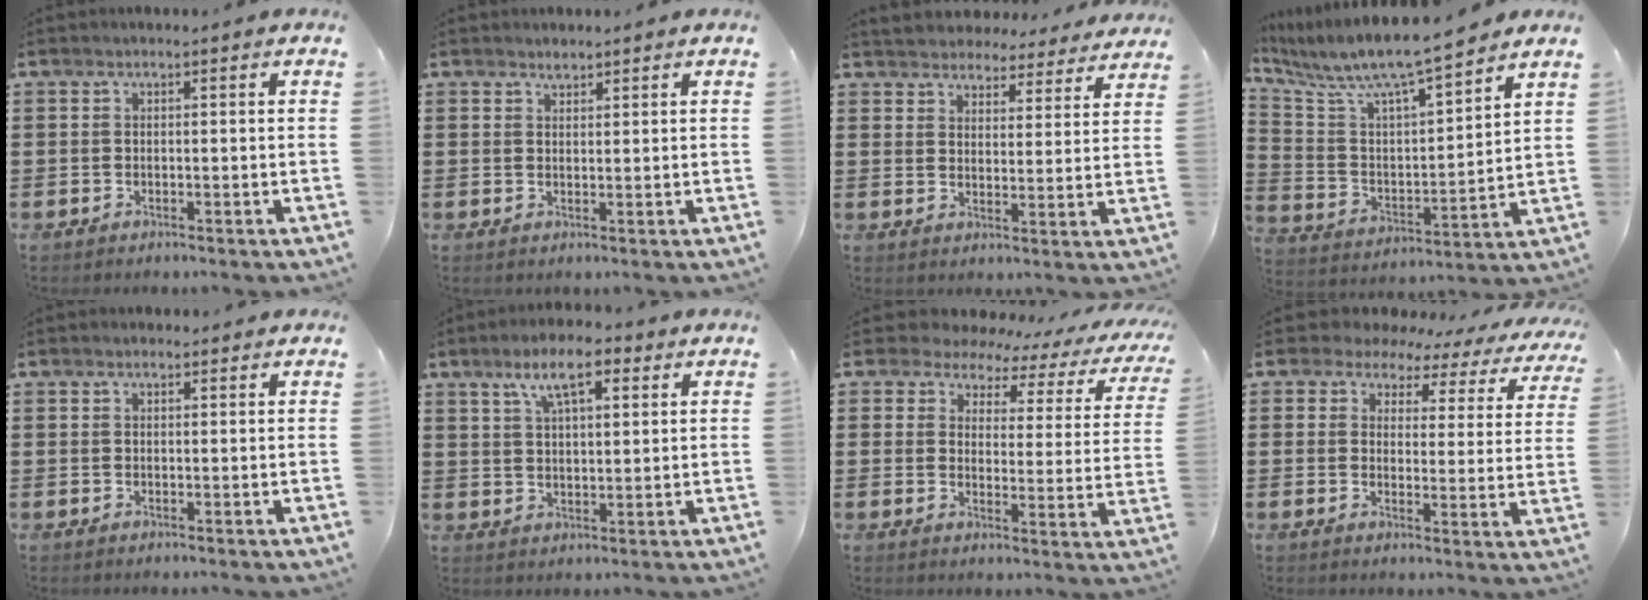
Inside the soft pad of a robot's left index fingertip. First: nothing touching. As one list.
[{"total": 1.3, "force": [1.2, 0.5, 0.2], "torque": [-0.006, 0.001, 0.024]}, {"total": 4.3, "force": [4.3, 0.4, -0.3], "torque": [-0.017, -0.025, 0.075]}, {"total": 7.9, "force": [7.0, 0.7, 3.6], "torque": [-0.104, -0.053, 0.113]}, {"total": 1.2, "force": [1.1, 0.4, 0.3], "torque": [-0.008, 0.002, 0.021]}, {"total": 7.6, "force": [4.7, 2.6, 5.4], "torque": [-0.109, 0.005, 0.081]}, {"total": 4.9, "force": [4.1, 2.4, 1.2], "torque": [-0.044, -0.021, 0.066]}, {"total": 4.6, "force": [3.8, 2.4, 1.1], "torque": [-0.047, -0.016, 0.063]}]